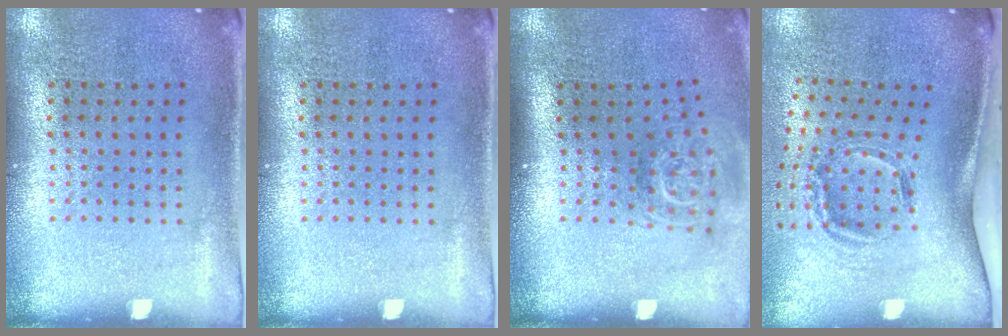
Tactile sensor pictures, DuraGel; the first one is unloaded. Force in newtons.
{"total": 0.0}
{"total": 1.9, "press": 1.3, "slide": 1.3}
{"total": 1.9, "press": 1.3, "slide": 1.5}